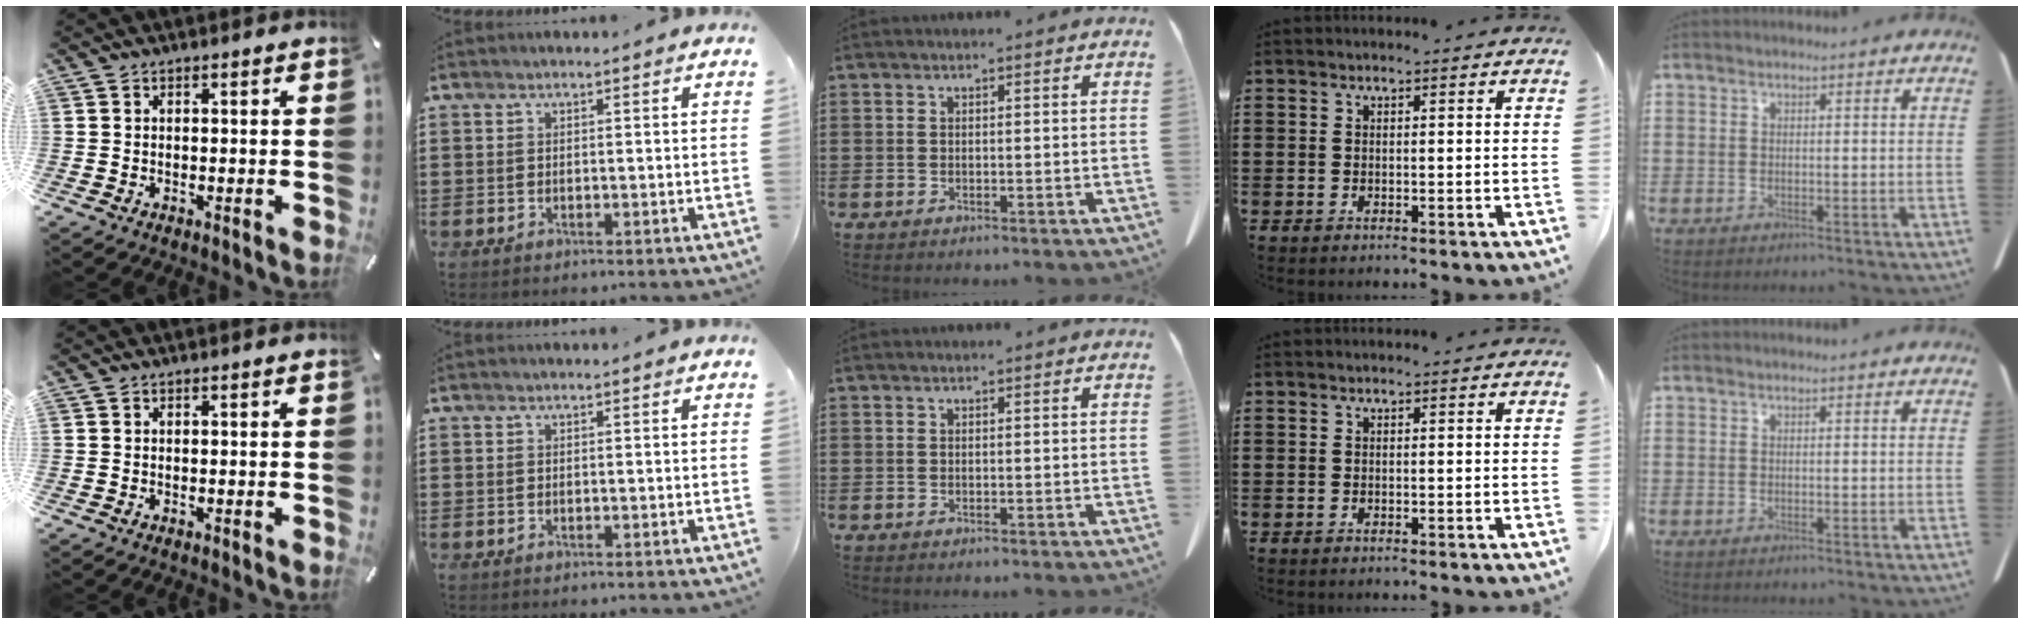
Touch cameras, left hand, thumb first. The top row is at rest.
{}